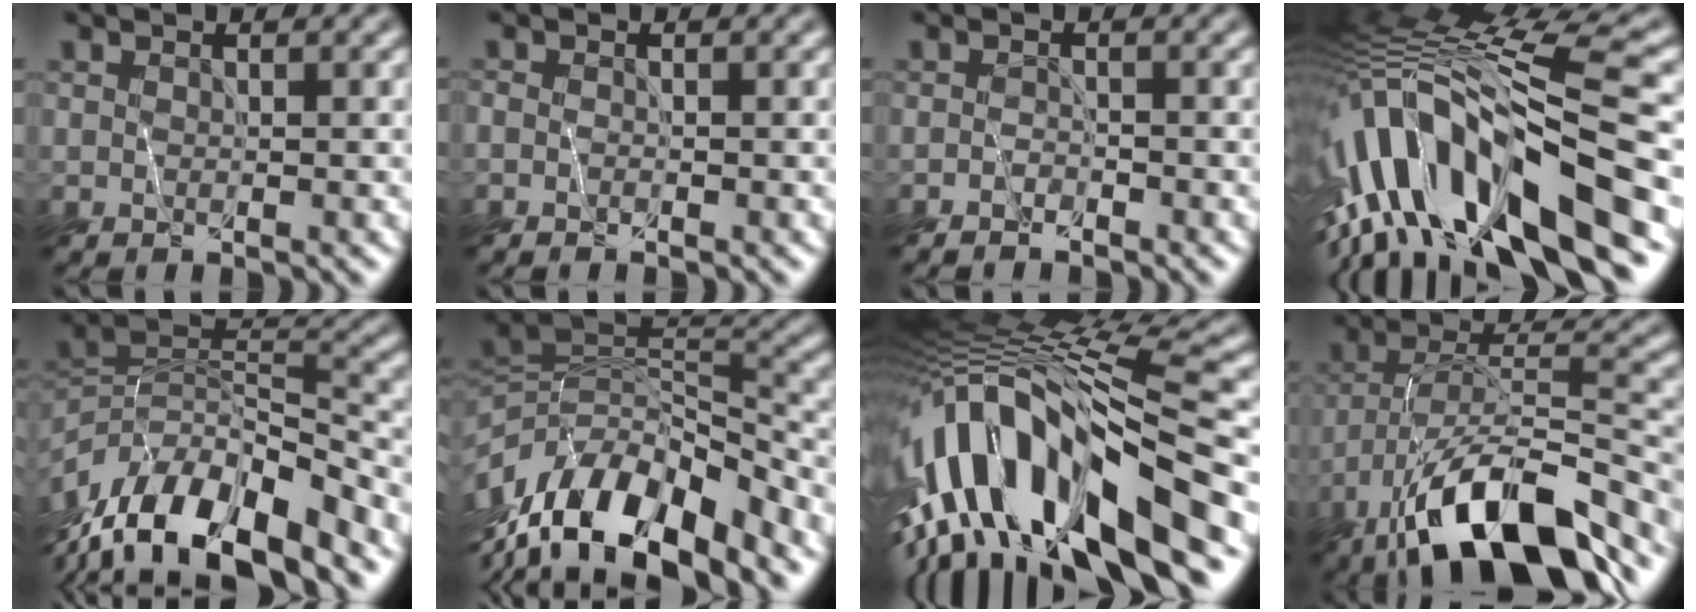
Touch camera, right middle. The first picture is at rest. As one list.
[{"total": 0.8, "force": [-0.8, 0.2, 0.2], "torque": [-0.008, -0.003, -0.020]}, {"total": 1.5, "force": [-1.5, -0.2, -0.3], "torque": [0.003, 0.000, -0.033]}, {"total": 15.2, "force": [-4.2, 3.7, 14.1], "torque": [-0.251, 0.033, -0.075]}, {"total": 13.6, "force": [-10.2, 4.3, 7.8], "torque": [-0.163, 0.008, -0.178]}, {"total": 12.9, "force": [-8.1, 5.1, 8.6], "torque": [-0.168, 0.012, -0.144]}, {"total": 15.1, "force": [-6.4, 4.4, 12.9], "torque": [-0.226, 0.030, -0.114]}, {"total": 12.6, "force": [-9.1, 3.0, 8.3], "torque": [-0.138, 0.013, -0.168]}]